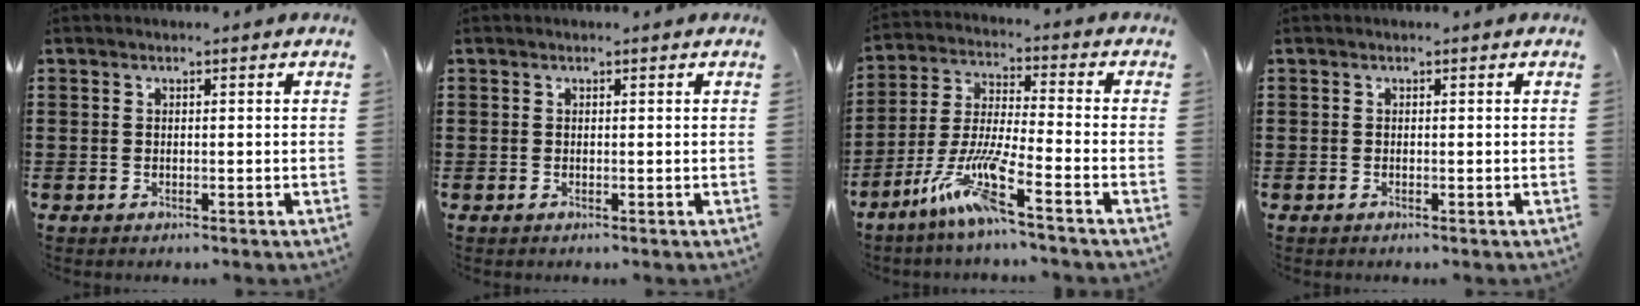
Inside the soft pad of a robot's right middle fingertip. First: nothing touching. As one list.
[{"total": 0.0}, {"total": 9.1, "force": [-6.1, 0.5, 6.7], "torque": [-0.148, -0.013, -0.122]}, {"total": 0.0}]